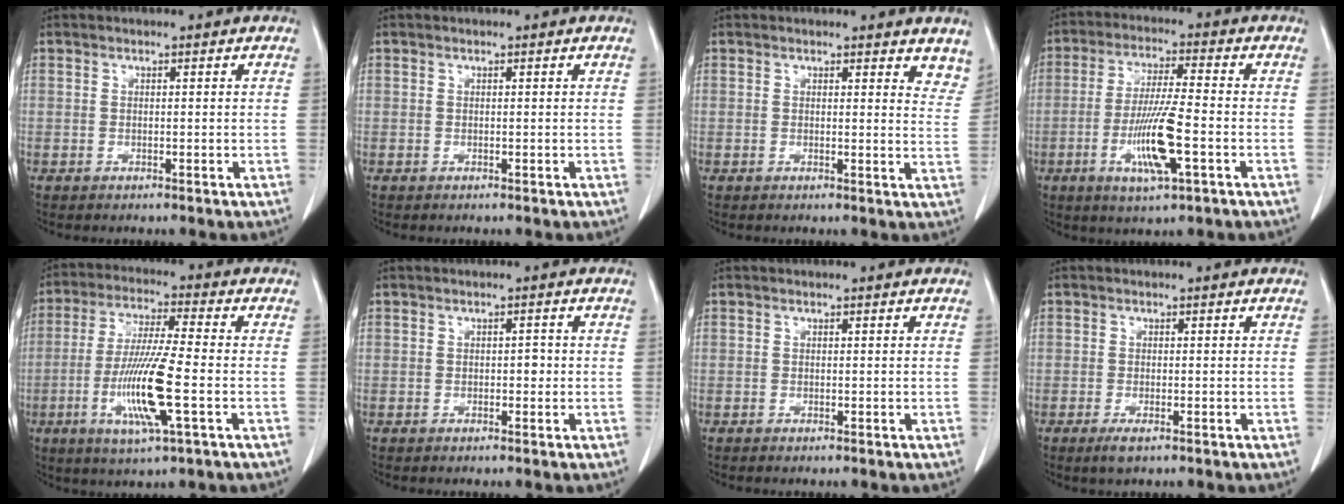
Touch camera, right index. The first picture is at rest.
{"total": 0.0}
{"total": 7.0, "force": [6.2, 2.4, 2.1], "torque": [0.003, -0.021, 0.047]}
{"total": 10.4, "force": [-3.3, 0.7, 9.9], "torque": [-0.190, -0.012, -0.060]}
{"total": 12.4, "force": [-3.3, 0.3, 11.9], "torque": [-0.239, -0.016, -0.066]}
{"total": 1.2, "force": [-0.2, 0.7, 1.0], "torque": [-0.009, 0.004, -0.003]}
{"total": 0.0}
{"total": 1.9, "force": [-1.1, 0.4, 1.5], "torque": [-0.030, -0.004, -0.017]}